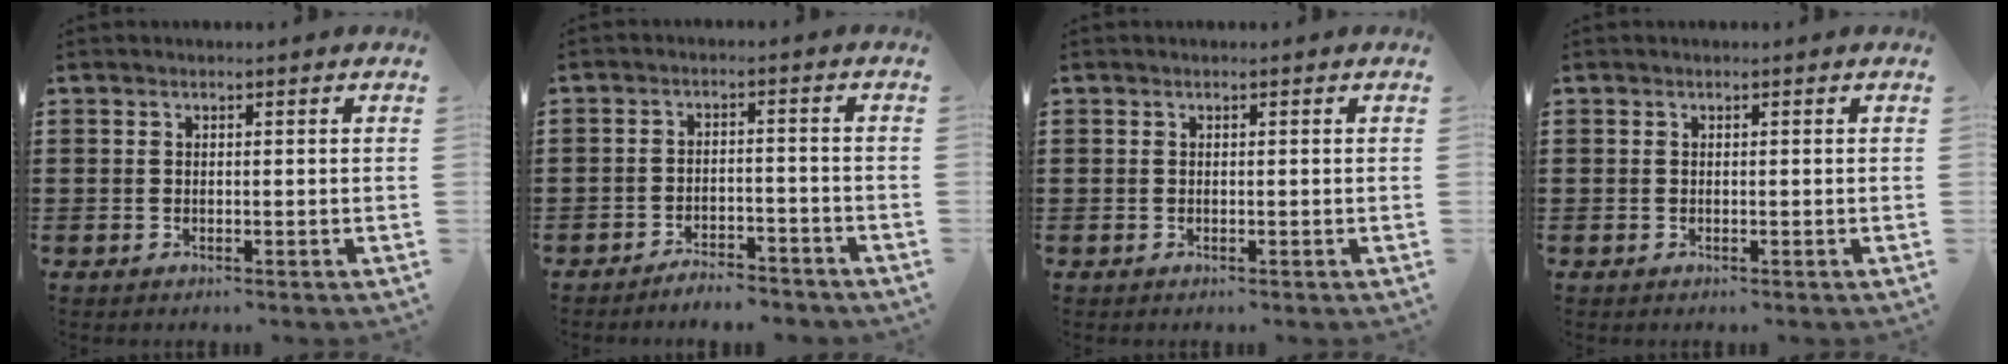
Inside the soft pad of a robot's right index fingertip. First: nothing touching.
{"total": 3.5, "force": [-3.5, 0.4, 0.4], "torque": [-0.012, 0.005, -0.071]}
{"total": 0.0}
{"total": 0.0}